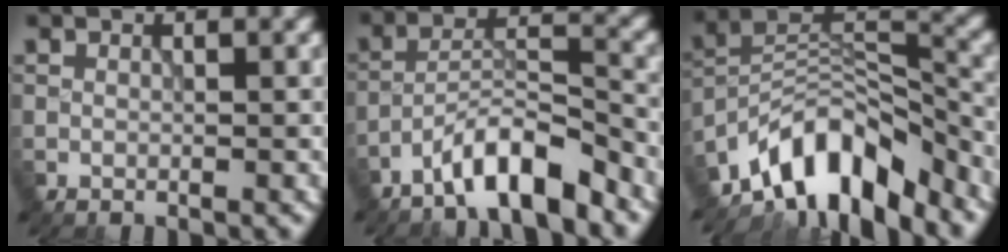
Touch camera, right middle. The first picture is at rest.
{"total": 5.8, "force": [-4.4, 1.0, 3.5], "torque": [-0.057, 0.010, -0.083]}
{"total": 10.5, "force": [-7.9, 4.0, 5.6], "torque": [-0.086, 0.011, -0.156]}